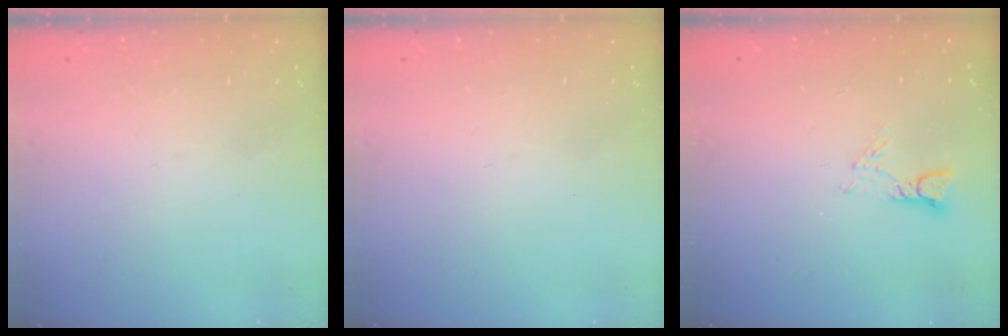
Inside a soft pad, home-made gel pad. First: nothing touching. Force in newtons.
{"total": 0.0}
{"total": 3.5, "press": 3.4, "slide": 0.3}